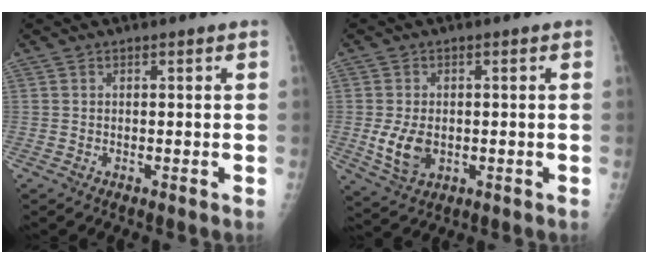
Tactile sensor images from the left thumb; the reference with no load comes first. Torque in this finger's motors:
{"motor_torque": [-0.14, 0.83, 0.72, -0.18, 0.07]}